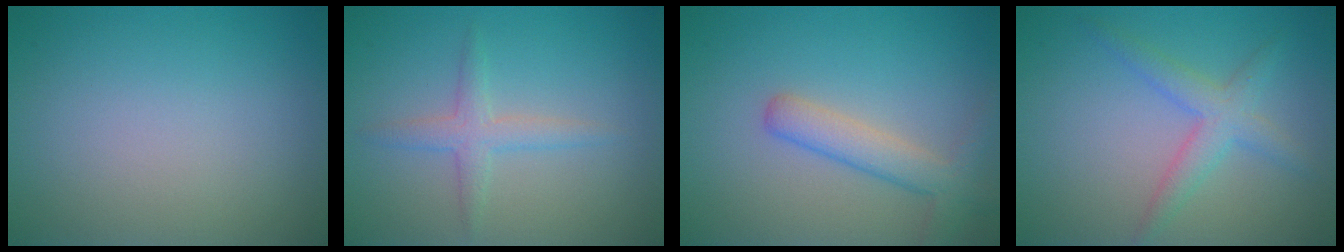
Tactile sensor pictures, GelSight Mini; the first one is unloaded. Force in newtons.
{"total": 2.2, "press": 2.2, "slide": 0.1}
{"total": 3.3, "press": 3.3, "slide": 0.2}
{"total": 2.9, "press": 2.9, "slide": 0.1}